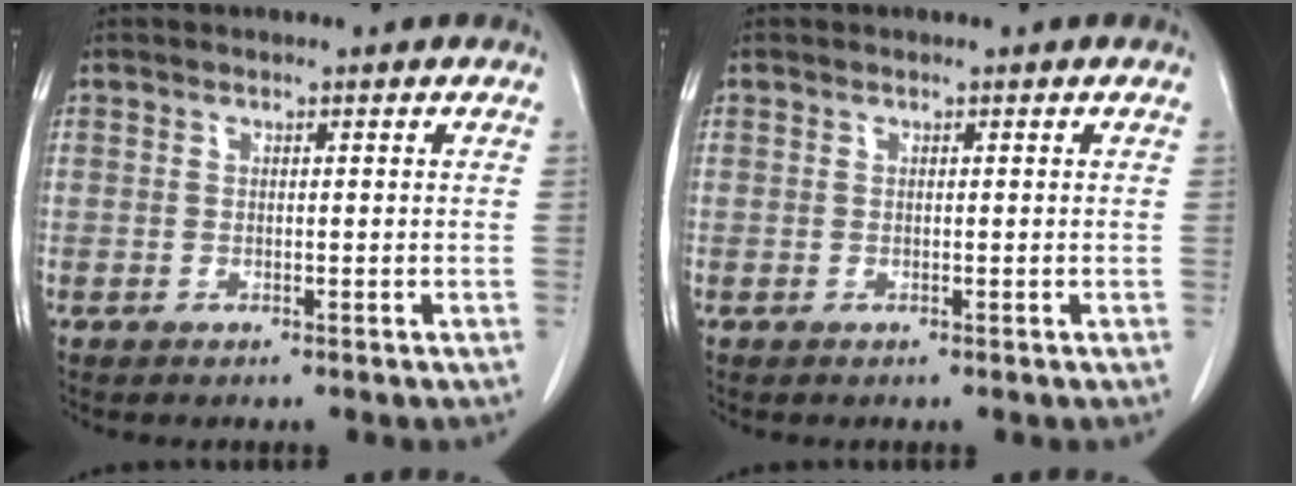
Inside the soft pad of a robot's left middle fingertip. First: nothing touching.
{"total": 0.0}